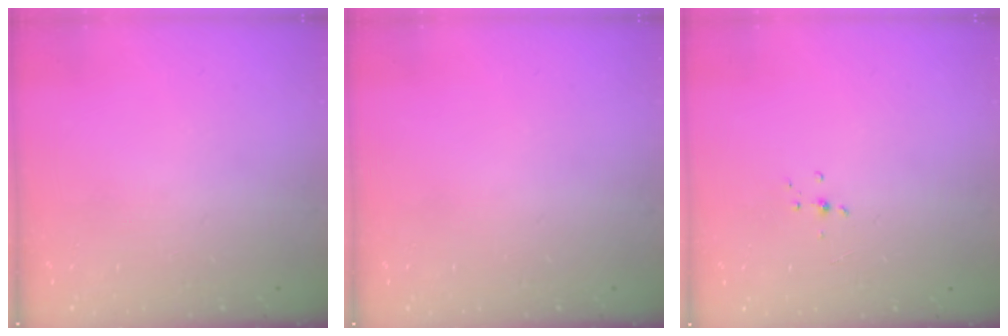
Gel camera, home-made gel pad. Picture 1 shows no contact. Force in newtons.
{"total": 0.0}
{"total": 4.6, "press": 4.5, "slide": 0.8}